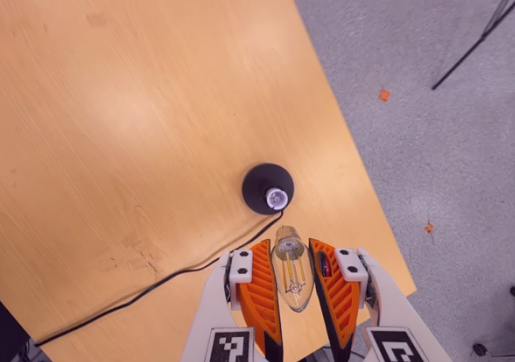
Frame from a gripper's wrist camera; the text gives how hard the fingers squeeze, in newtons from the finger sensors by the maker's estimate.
{"total": 11.7, "left": 12.0, "right": 11.3}